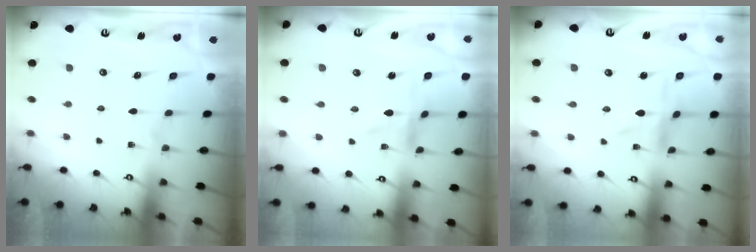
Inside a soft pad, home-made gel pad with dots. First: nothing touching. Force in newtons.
{"total": 0.0}
{"total": 0.0}